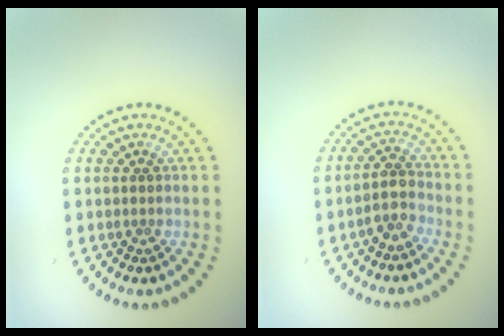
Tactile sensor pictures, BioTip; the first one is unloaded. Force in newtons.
{"total": 2.3, "press": 2.1, "slide": 0.9}